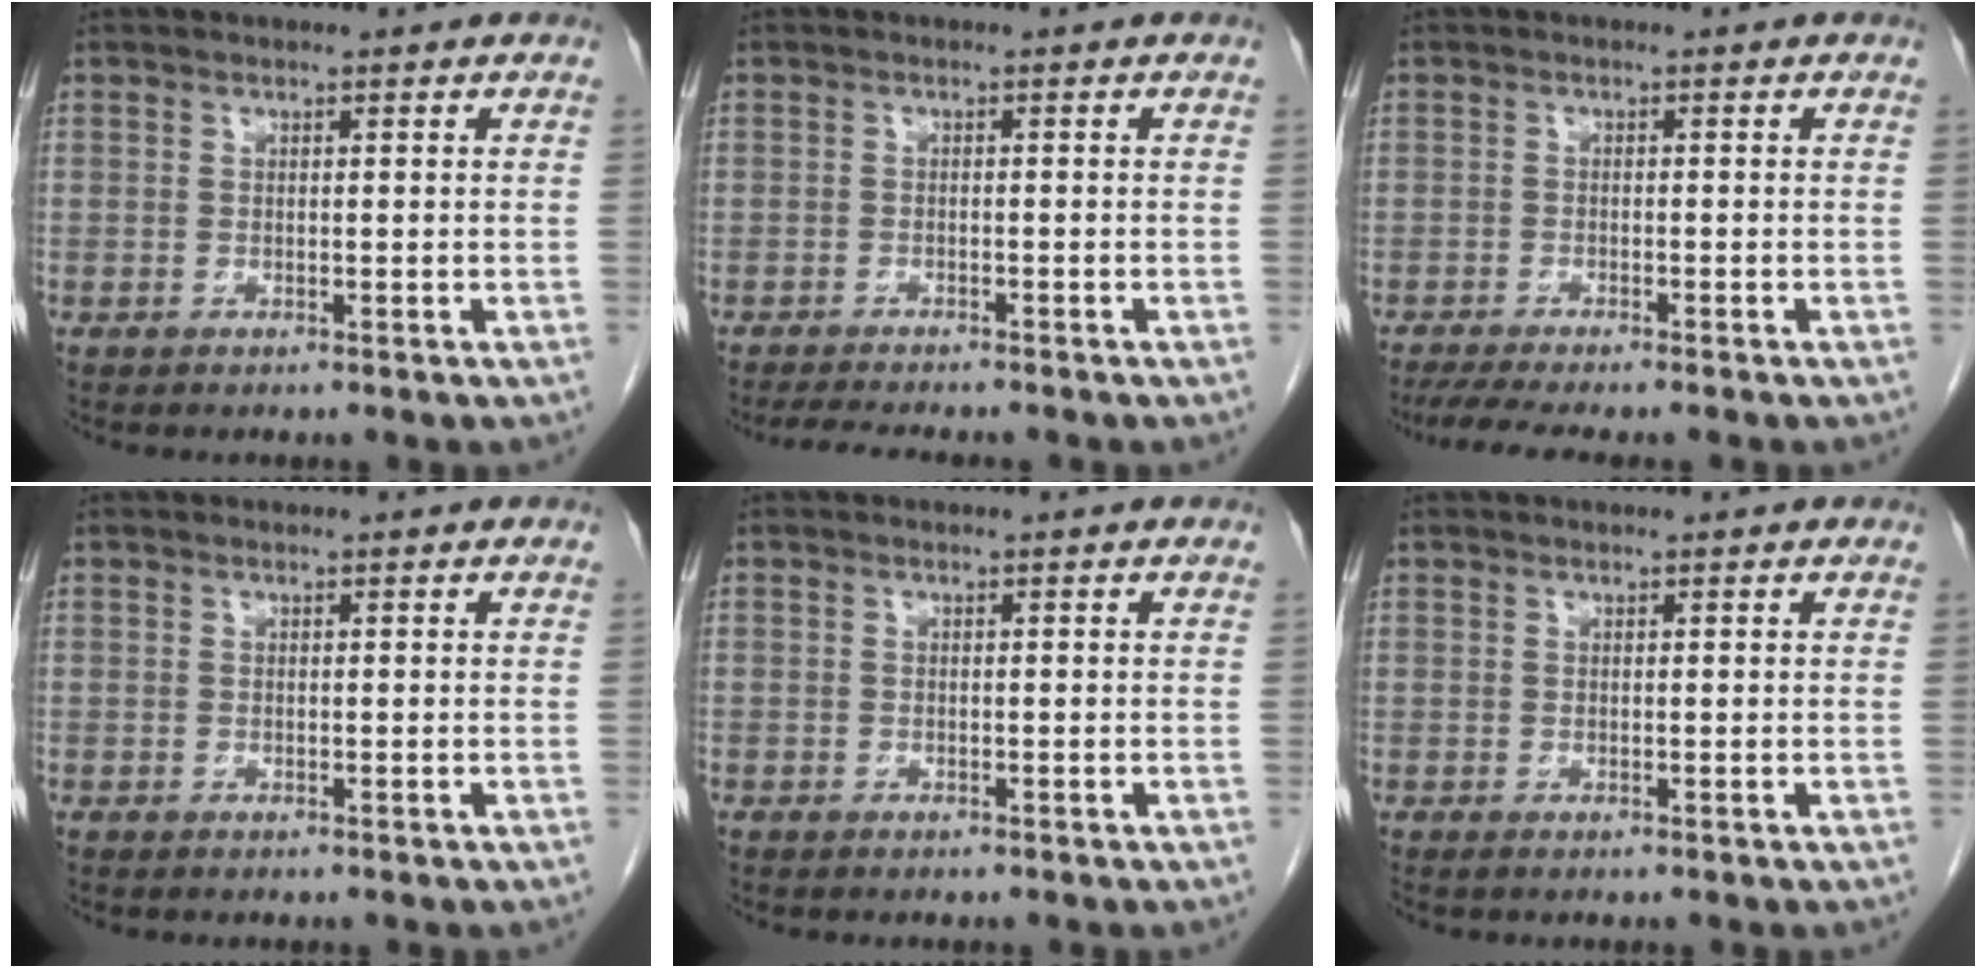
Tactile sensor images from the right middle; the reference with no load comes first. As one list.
[{"total": 6.1, "force": [-5.4, 0.8, 2.7], "torque": [-0.038, -0.012, -0.080]}, {"total": 7.2, "force": [-6.1, 0.5, 3.9], "torque": [-0.055, -0.013, -0.094]}, {"total": 0.0}, {"total": 0.6, "force": [-0.5, 0.4, 0.1], "torque": [-0.007, 0.003, -0.009]}, {"total": 0.0}]